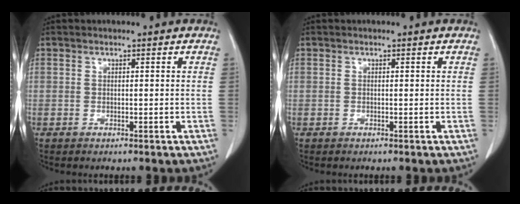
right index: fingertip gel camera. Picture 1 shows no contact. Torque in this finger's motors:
{"motor_torque": [-0.08, -0.07, -0.01, -0.01]}